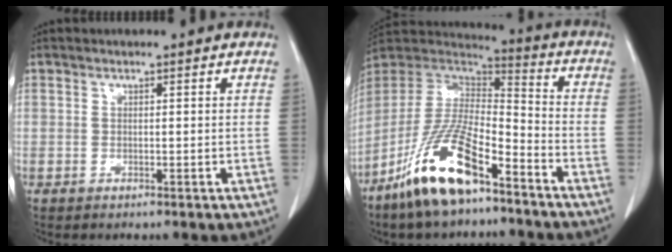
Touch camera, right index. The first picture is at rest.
{"total": 16.4, "force": [-10.4, 4.2, 11.9], "torque": [-0.245, -0.008, -0.196]}